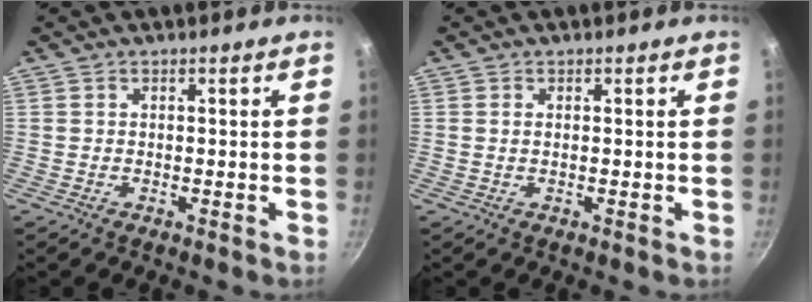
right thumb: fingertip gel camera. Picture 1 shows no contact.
{"total": 0.5, "force": [0.1, 0.2, 0.5], "torque": [-0.010, 0.001, 0.003]}